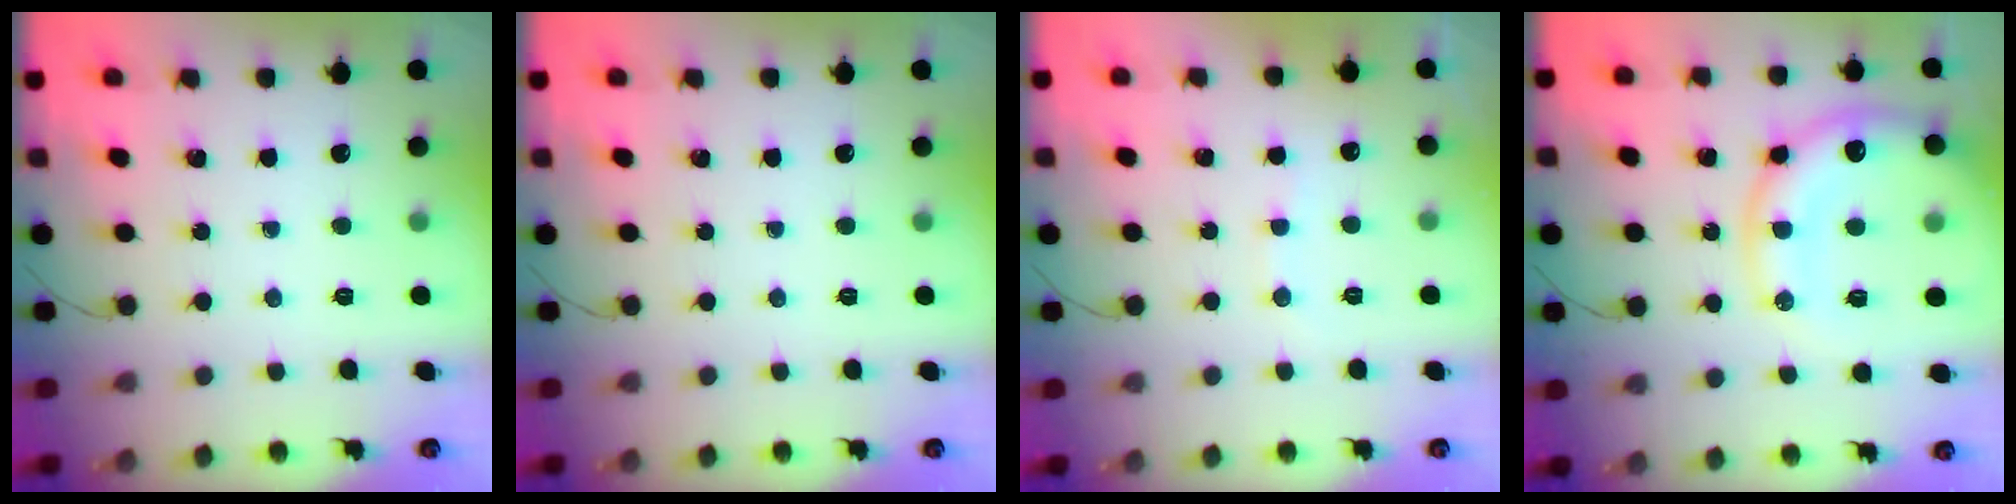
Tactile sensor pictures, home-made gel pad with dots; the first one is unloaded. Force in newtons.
{"total": 0.0}
{"total": 5.6, "press": 5.5, "slide": 0.8}
{"total": 17.4, "press": 17.2, "slide": 2.8}